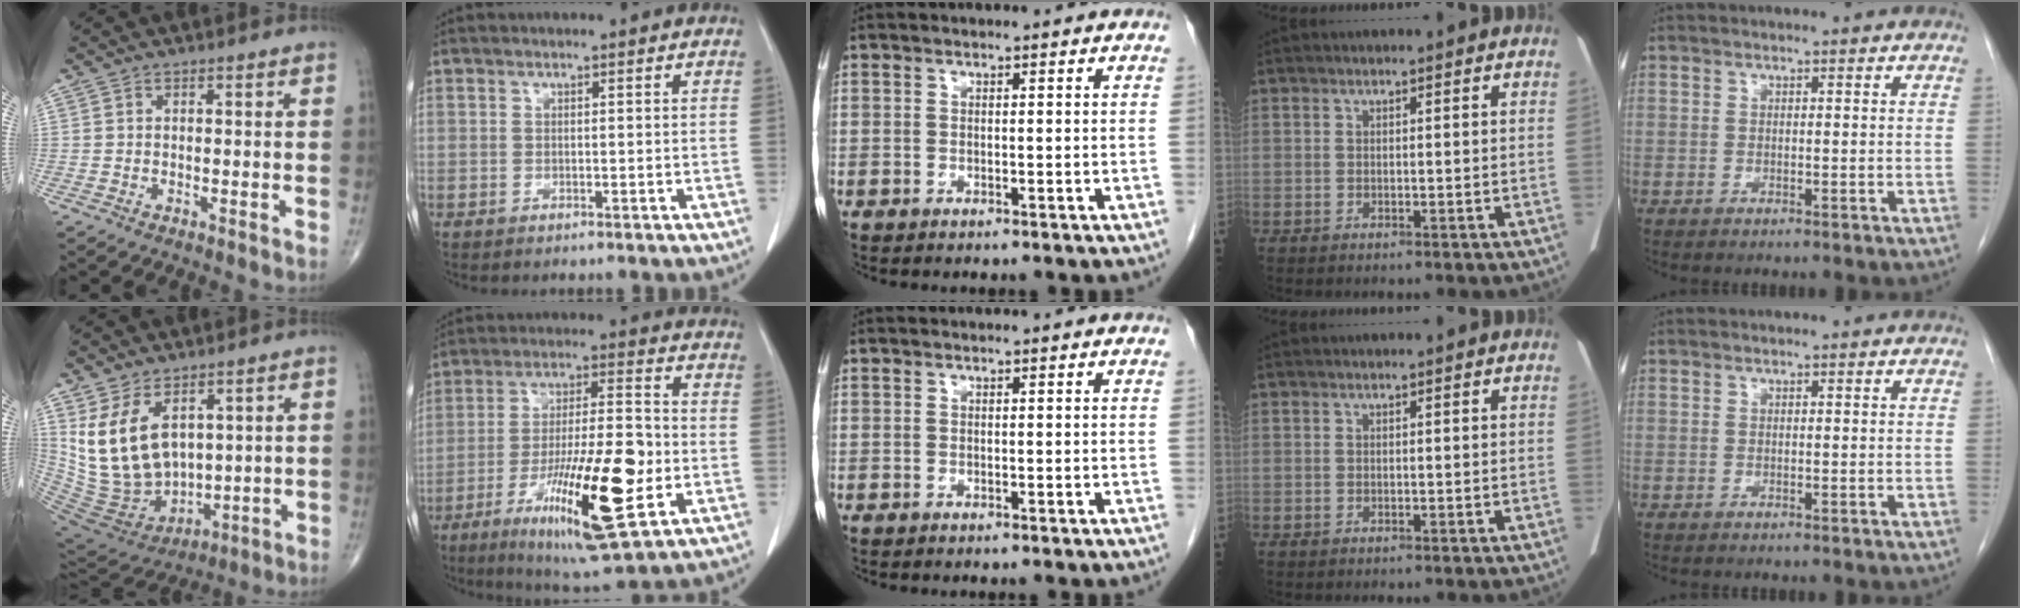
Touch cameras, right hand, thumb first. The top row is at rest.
{"thumb": {"total": 14.6, "force": [4.6, 9.5, 10.1], "torque": [-0.165, -0.026, 0.123]}, "index": {"total": 19.2, "force": [-6.0, 3.2, 17.9], "torque": [-0.321, -0.018, -0.091]}}